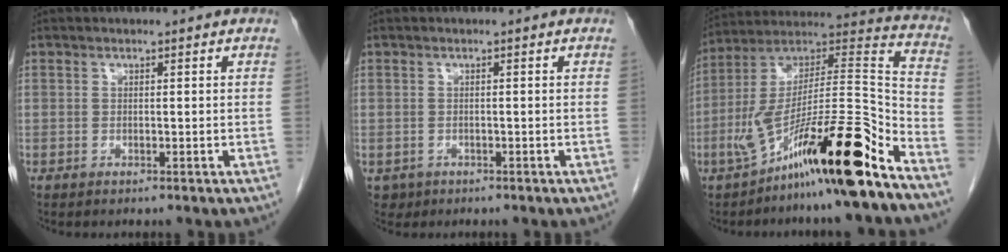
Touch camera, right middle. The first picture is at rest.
{"total": 1.6, "force": [-0.7, 1.4, 0.2], "torque": [-0.006, 0.003, -0.007]}
{"total": 23.2, "force": [-14.1, 1.5, 18.4], "torque": [-0.295, -0.005, -0.238]}